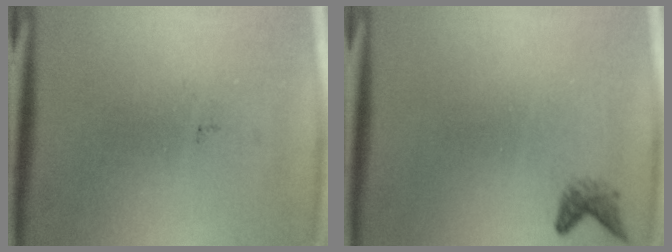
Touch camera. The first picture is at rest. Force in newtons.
{"total": 1.3}